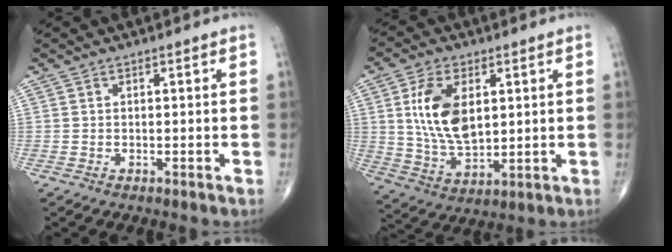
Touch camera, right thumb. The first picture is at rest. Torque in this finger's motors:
{"motor_torque": [2.09, 1.81, 1.64, 0.12, 0.51]}